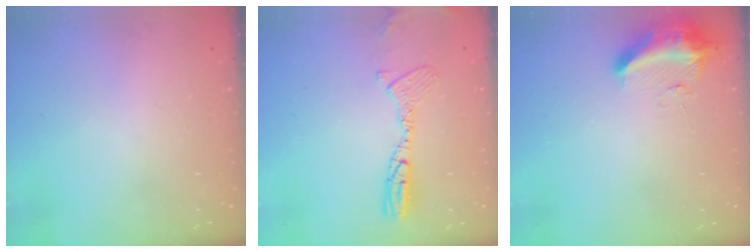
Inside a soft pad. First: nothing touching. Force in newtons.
{"total": 11.8, "press": 11.6, "slide": 2.1}
{"total": 10.0, "press": 10.0, "slide": 0.4}